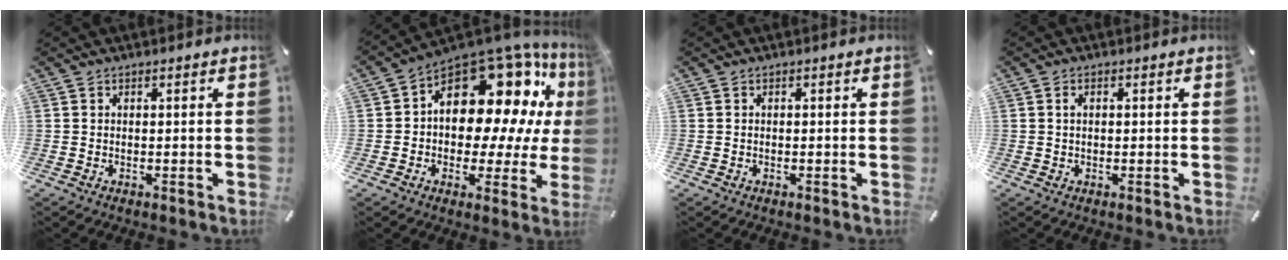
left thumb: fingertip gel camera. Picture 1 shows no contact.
{"total": 18.5, "force": [7.5, 11.6, 12.3], "torque": [-0.183, -0.073, 0.120]}
{"total": 0.0}
{"total": 1.3, "force": [0.2, 0.8, 1.0], "torque": [-0.022, 0.004, 0.003]}